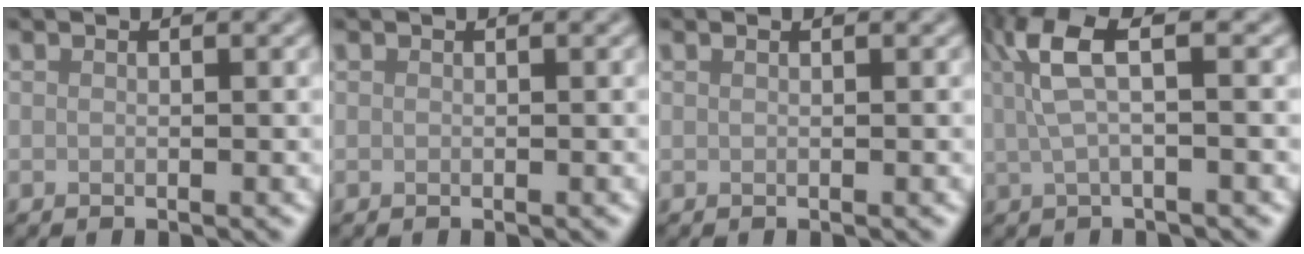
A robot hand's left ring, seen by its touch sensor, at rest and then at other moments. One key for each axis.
{"total": 0.0}
{"total": 0.8, "fx": 0.4, "fy": 0.3, "fz": 0.6, "tx": -0.007, "ty": 0.002, "tz": 0.000}
{"total": 5.7, "fx": 2.1, "fy": 1.4, "fz": 5.1, "tx": -0.109, "ty": 0.012, "tz": 0.040}